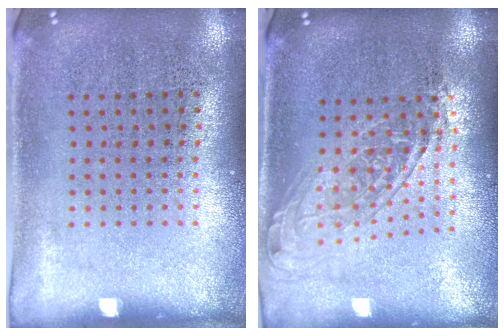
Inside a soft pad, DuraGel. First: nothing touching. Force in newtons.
{"total": 1.5, "press": 1.3, "slide": 0.8}